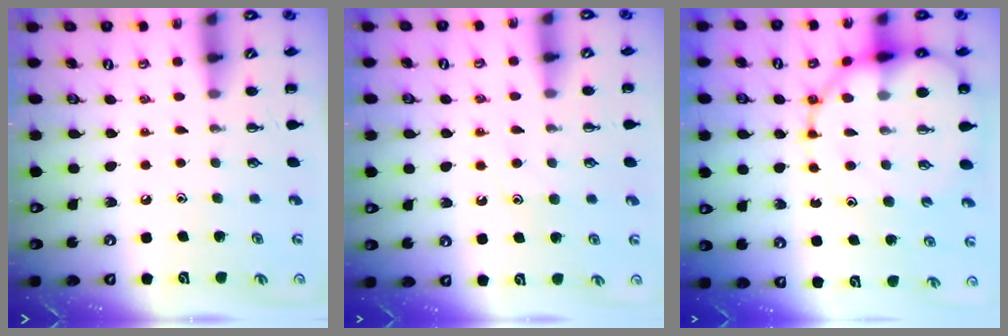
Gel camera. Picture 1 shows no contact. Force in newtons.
{"total": 8.0, "press": 8.0, "slide": 1.0}
{"total": 17.5, "press": 17.1, "slide": 3.5}